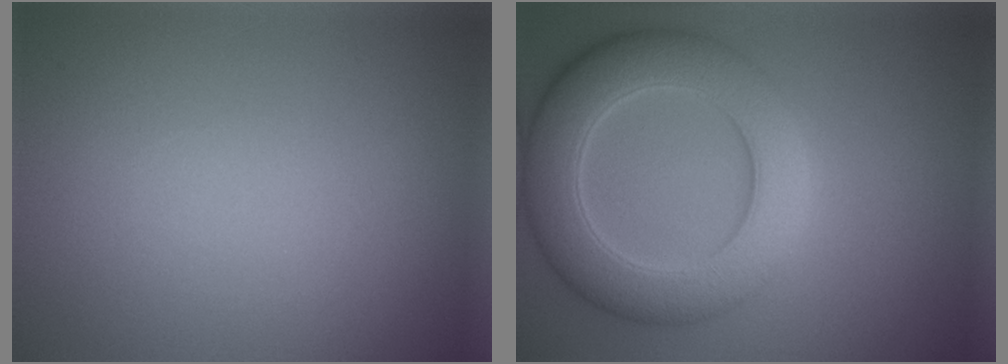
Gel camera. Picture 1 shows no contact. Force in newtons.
{"total": 7.9, "press": 7.9, "slide": 0.4}